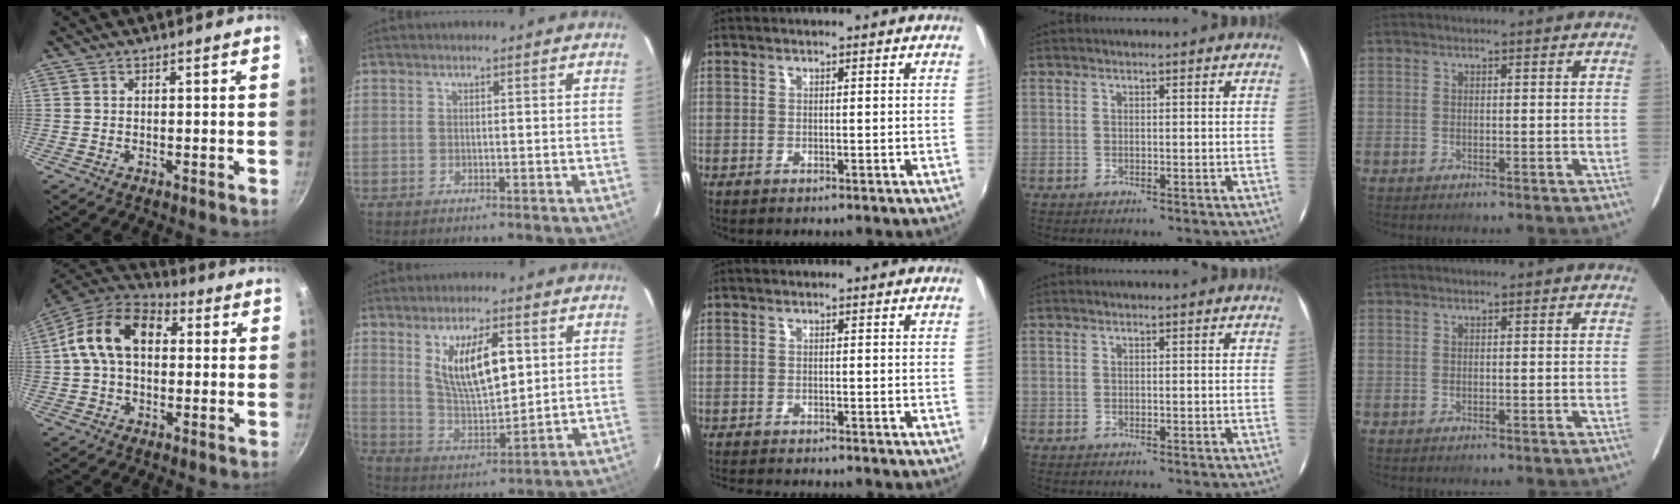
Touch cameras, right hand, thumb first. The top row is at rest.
{"thumb": {"total": 14.4, "force": [2.0, 9.9, 10.2], "torque": [-0.151, 0.029, 0.014]}, "index": {"total": 11.9, "force": [4.2, 4.3, 10.3], "torque": [-0.181, -0.004, 0.089]}, "middle": {"total": 5.1, "force": [-4.8, 0.2, 1.7], "torque": [-0.043, -0.019, -0.082]}}